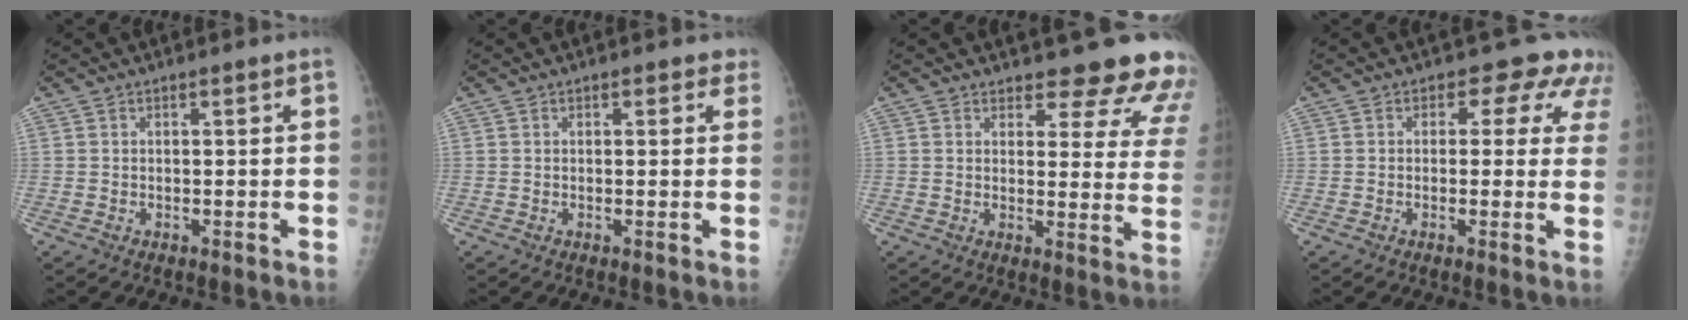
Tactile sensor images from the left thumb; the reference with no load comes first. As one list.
[{"total": 1.8, "force": [1.1, 1.2, 0.8], "torque": [0.014, -0.001, 0.007]}, {"total": 15.6, "force": [14.3, 4.8, 4.0], "torque": [0.005, -0.112, 0.143]}, {"total": 7.7, "force": [4.0, 5.4, 4.0], "torque": [0.004, -0.007, 0.025]}]